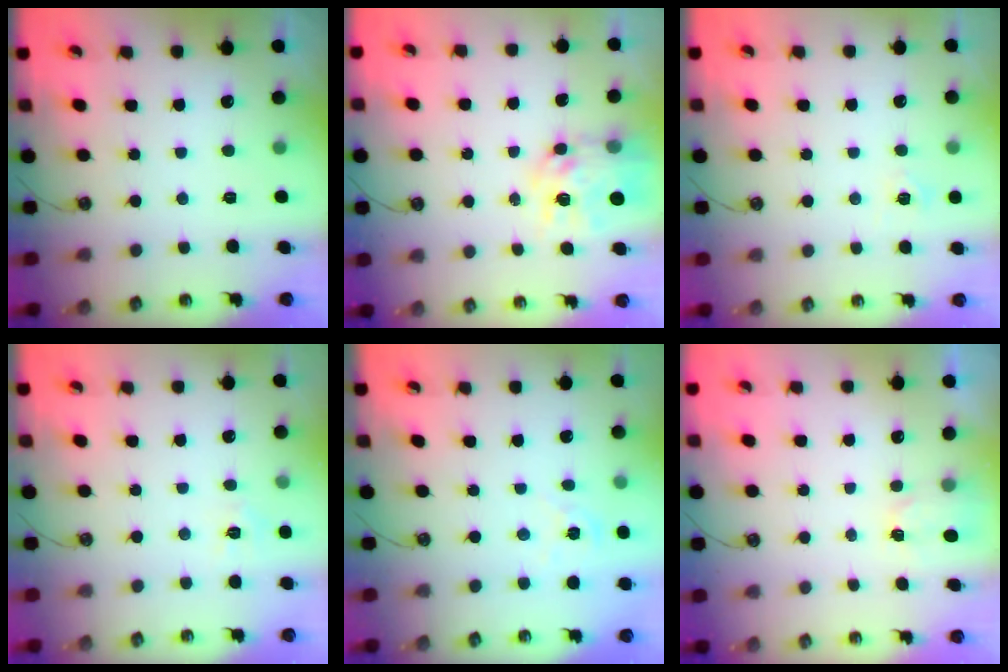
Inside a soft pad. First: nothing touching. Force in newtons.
{"total": 11.9, "press": 11.8, "slide": 1.0}
{"total": 5.4, "press": 5.3, "slide": 0.6}
{"total": 6.4, "press": 6.3, "slide": 0.7}
{"total": 2.4, "press": 2.4, "slide": 0.2}
{"total": 2.2, "press": 2.2, "slide": 0.4}